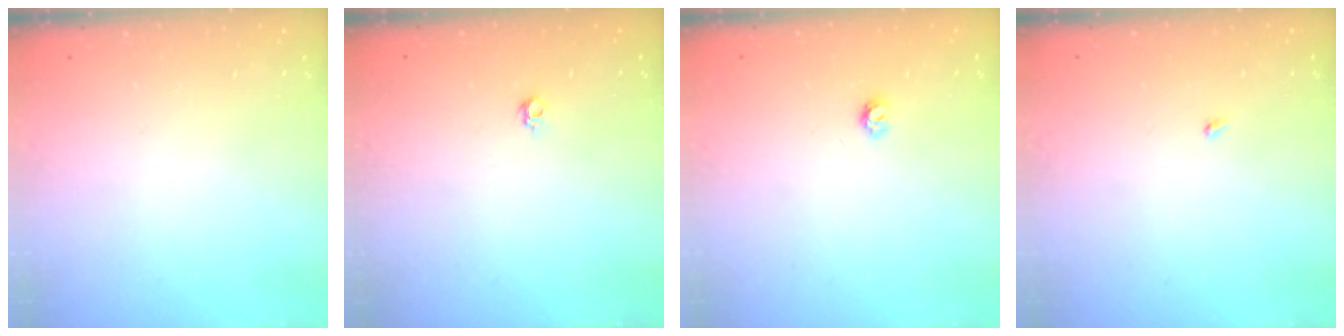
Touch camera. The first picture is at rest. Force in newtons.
{"total": 3.7, "press": 3.6, "slide": 0.8}
{"total": 3.6, "press": 3.6, "slide": 0.3}
{"total": 1.9, "press": 1.9, "slide": 0.3}